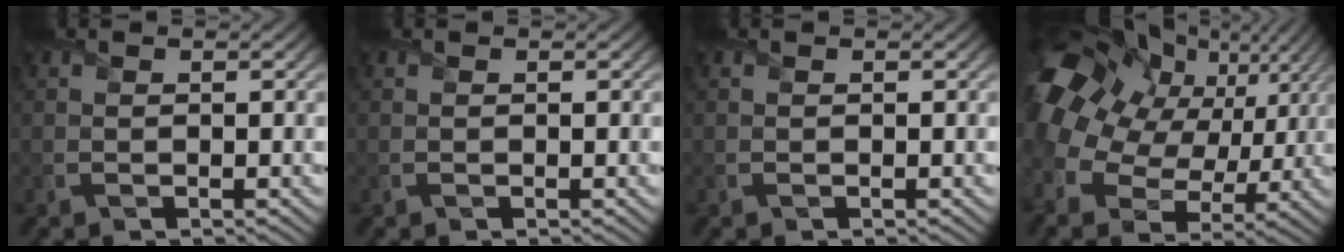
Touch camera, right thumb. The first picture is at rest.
{"total": 0.0}
{"total": 0.0}
{"total": 19.5, "force": [5.0, 14.1, 12.6], "torque": [-0.297, 0.015, 0.092]}